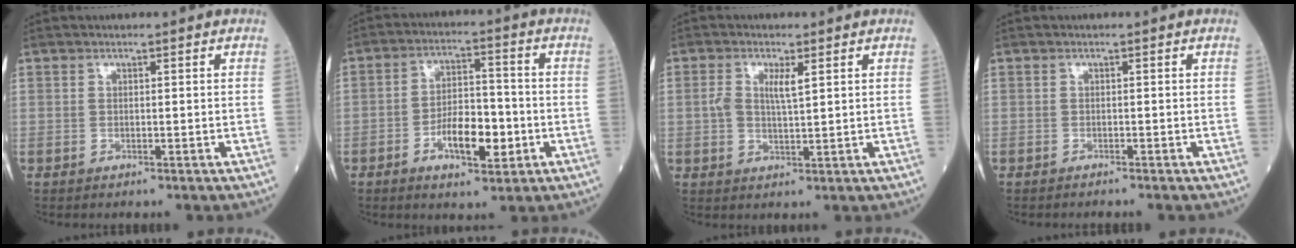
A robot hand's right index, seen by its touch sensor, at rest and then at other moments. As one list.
[{"total": 8.5, "force": [-2.9, 3.3, 7.2], "torque": [-0.129, 0.007, -0.048]}, {"total": 3.9, "force": [1.1, 1.1, 3.6], "torque": [-0.072, 0.005, 0.021]}, {"total": 1.2, "force": [-1.1, -0.1, 0.4], "torque": [-0.007, 0.001, -0.014]}]